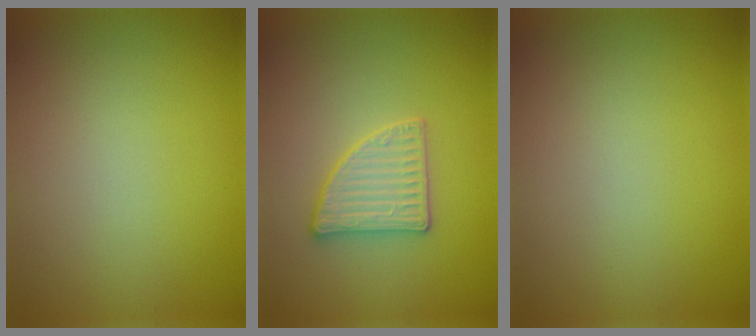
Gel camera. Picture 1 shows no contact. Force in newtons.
{"total": 2.8, "press": 2.8, "slide": 0.4}
{"total": 0.0}